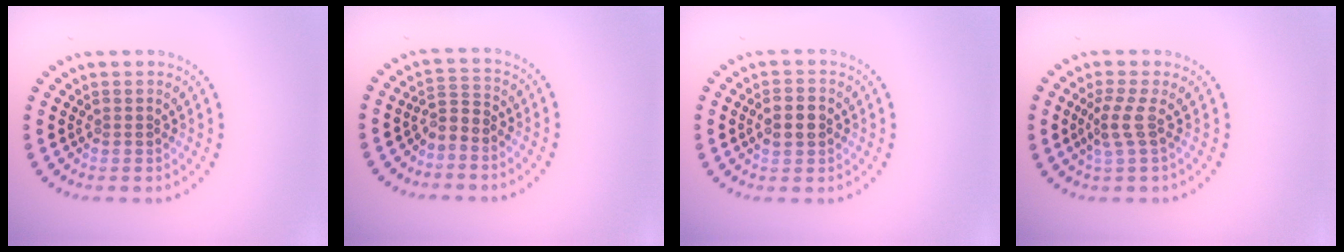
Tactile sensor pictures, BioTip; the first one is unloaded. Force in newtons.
{"total": 2.1, "press": 1.4, "slide": 1.6}
{"total": 2.4, "press": 2.4, "slide": 0.1}
{"total": 2.2, "press": 1.6, "slide": 1.5}